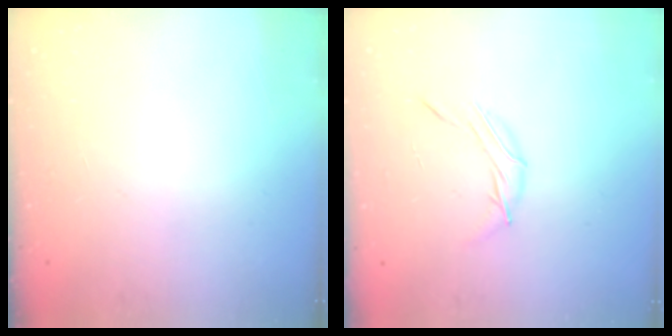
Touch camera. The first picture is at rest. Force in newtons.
{"total": 5.7, "press": 5.6, "slide": 0.9}